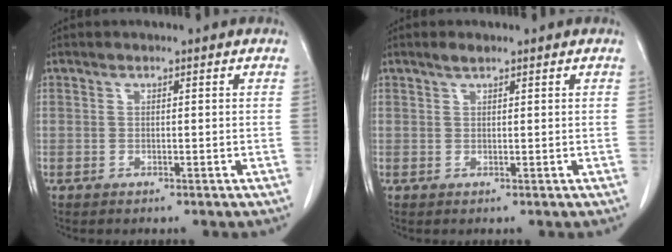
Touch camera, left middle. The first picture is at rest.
{"total": 1.1, "force": [0.9, 0.2, 0.6], "torque": [-0.016, 0.002, 0.019]}